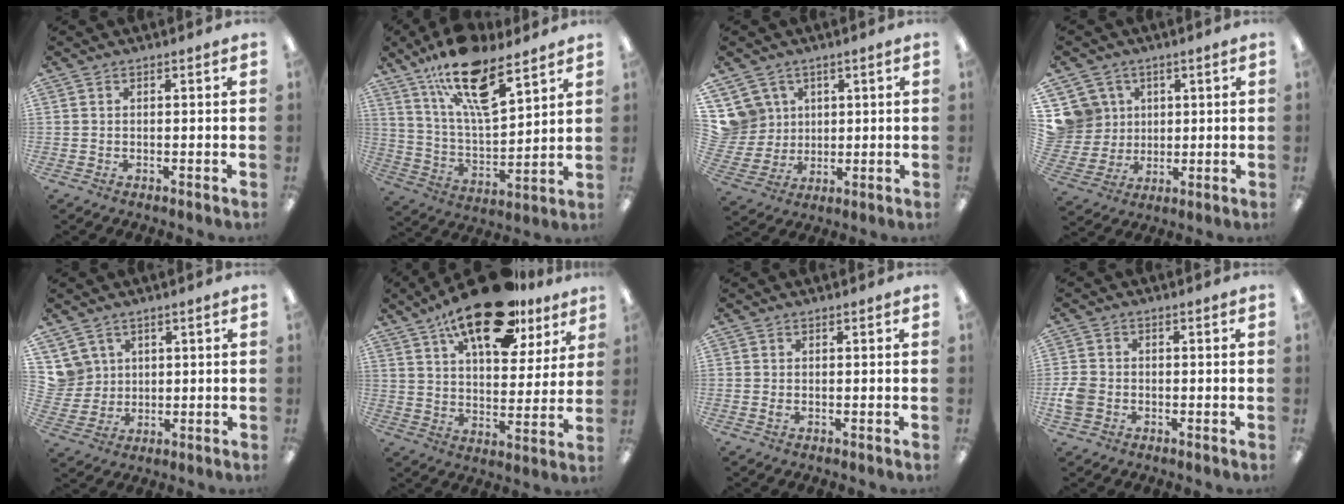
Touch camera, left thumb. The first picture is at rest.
{"total": 18.7, "force": [12.5, 6.6, 12.2], "torque": [-0.210, -0.066, 0.214]}
{"total": 8.6, "force": [4.0, 7.6, 0.6], "torque": [-0.041, -0.012, 0.085]}
{"total": 9.5, "force": [3.7, 8.7, 0.7], "torque": [-0.037, -0.014, 0.082]}
{"total": 6.2, "force": [3.1, 5.4, 0.1], "torque": [-0.023, -0.004, 0.064]}
{"total": 21.4, "force": [14.4, 8.9, 13.1], "torque": [-0.209, -0.068, 0.240]}
{"total": 0.8, "force": [-0.2, 0.5, 0.6], "torque": [-0.012, 0.000, -0.003]}
{"total": 4.9, "force": [-1.4, 3.9, 2.6], "torque": [-0.053, 0.009, -0.026]}